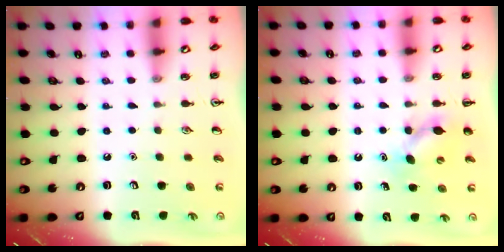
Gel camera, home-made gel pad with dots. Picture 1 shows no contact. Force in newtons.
{"total": 7.7, "press": 7.6, "slide": 1.4}